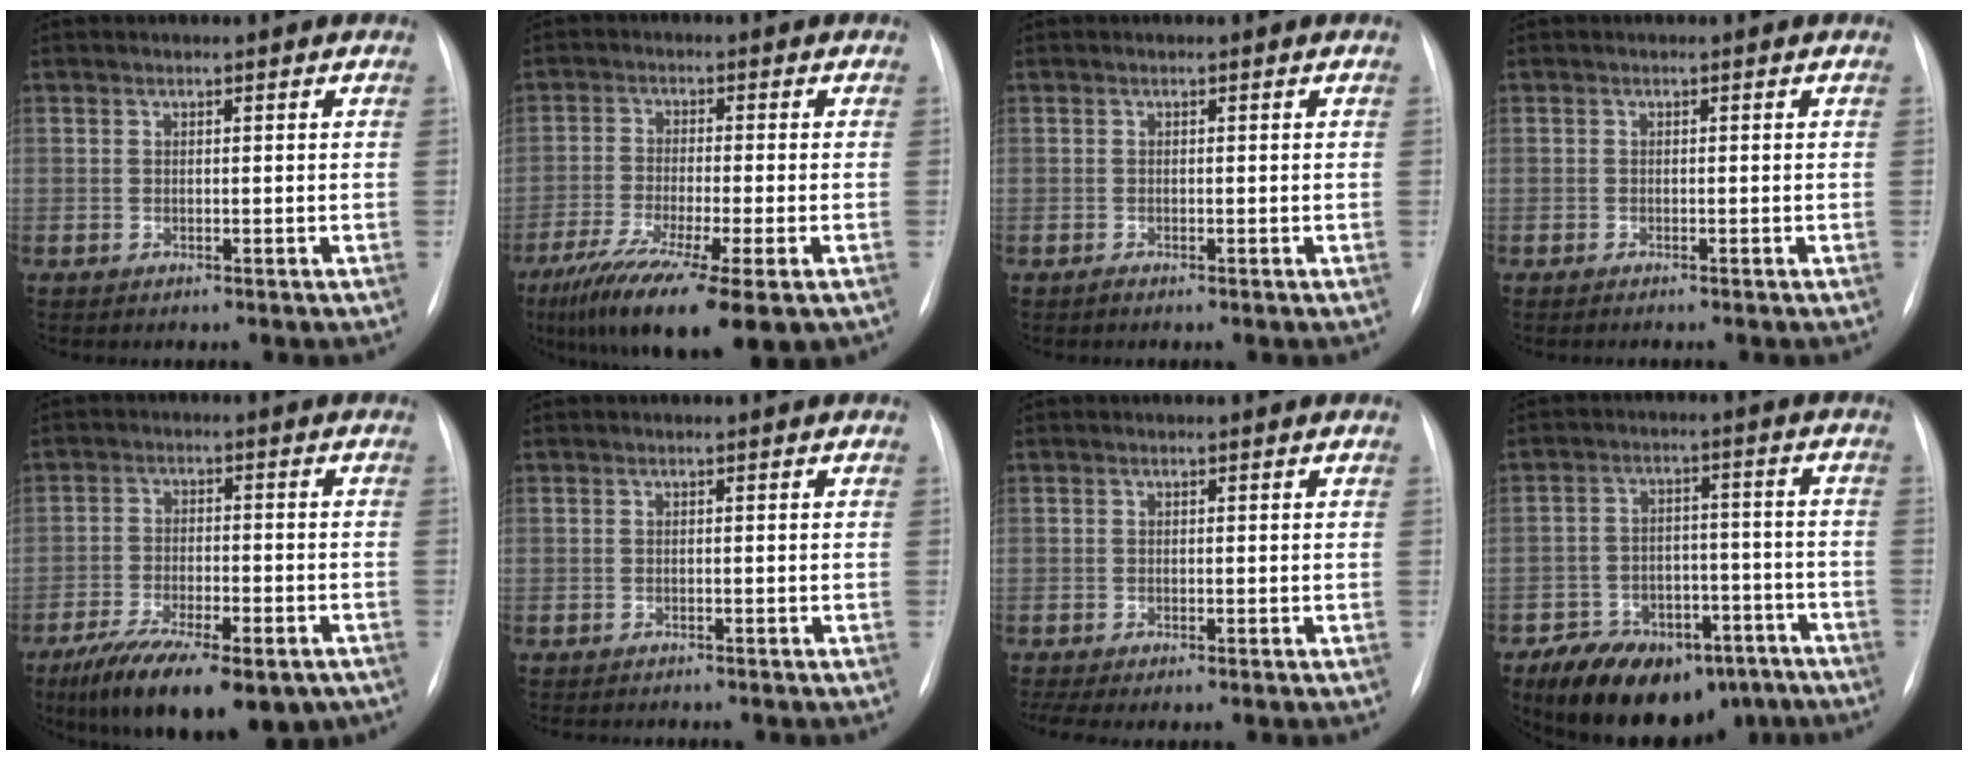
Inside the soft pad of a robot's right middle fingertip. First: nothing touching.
{"total": 14.9, "force": [-9.2, 1.9, 11.6], "torque": [-0.188, -0.039, -0.151]}
{"total": 0.0}
{"total": 1.2, "force": [-1.0, 0.0, 0.6], "torque": [-0.010, -0.002, -0.013]}
{"total": 17.2, "force": [-11.6, 6.0, 11.2], "torque": [-0.161, -0.014, -0.178]}
{"total": 2.3, "force": [-2.1, 0.5, 0.8], "torque": [-0.010, -0.006, -0.022]}
{"total": 2.1, "force": [-1.4, 0.3, 1.5], "torque": [-0.032, -0.007, -0.024]}
{"total": 15.8, "force": [-11.5, 8.6, 6.6], "torque": [-0.094, 0.030, -0.161]}